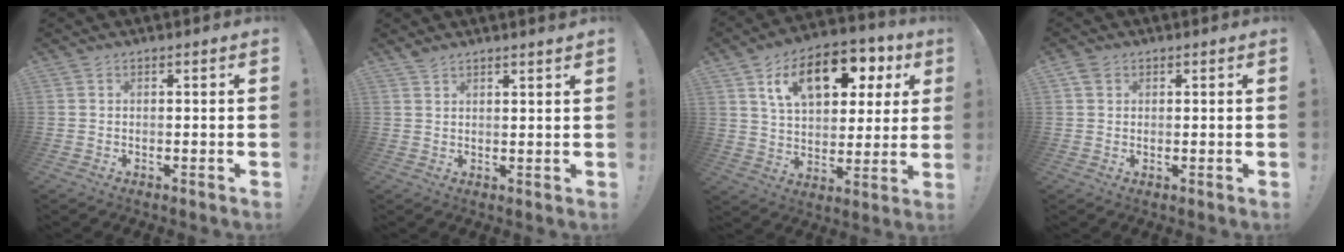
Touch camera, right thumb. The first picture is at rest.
{"total": 2.3, "force": [2.1, -0.3, 1.0], "torque": [-0.018, -0.015, 0.036]}
{"total": 17.9, "force": [8.1, 10.1, 12.3], "torque": [-0.199, -0.026, 0.139]}
{"total": 2.2, "force": [1.2, 1.7, 0.6], "torque": [-0.015, -0.002, 0.024]}